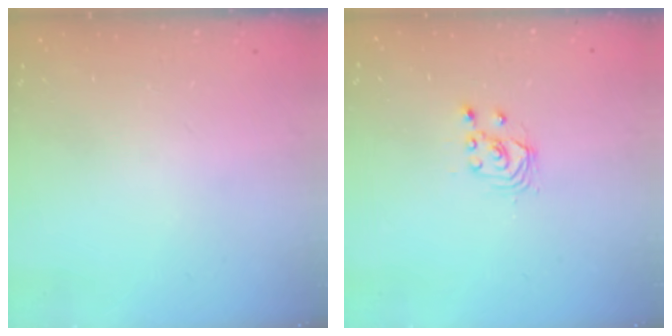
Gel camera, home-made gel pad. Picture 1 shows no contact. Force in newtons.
{"total": 2.5, "press": 2.5, "slide": 0.2}